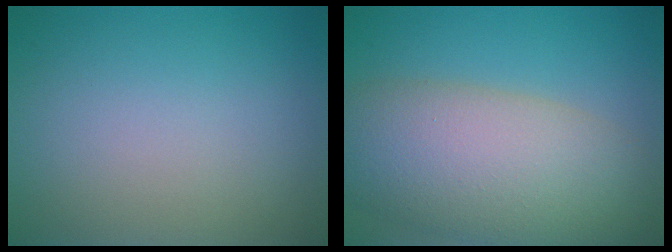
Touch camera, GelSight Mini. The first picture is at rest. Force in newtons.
{"total": 10.2, "press": 10.2, "slide": 0.5}